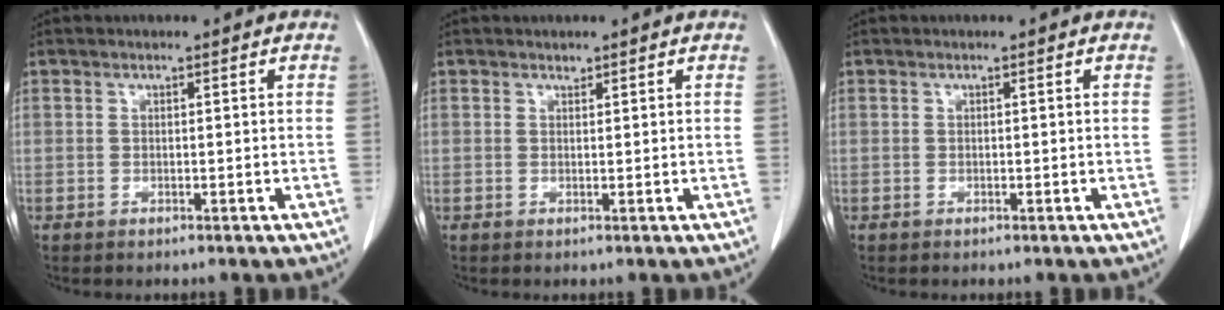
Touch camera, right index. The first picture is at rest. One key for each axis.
{"total": 1.0, "fx": 0.8, "fy": 0.6, "fz": 0.2, "tx": -0.001, "ty": 0.001, "tz": 0.013}
{"total": 0.0}